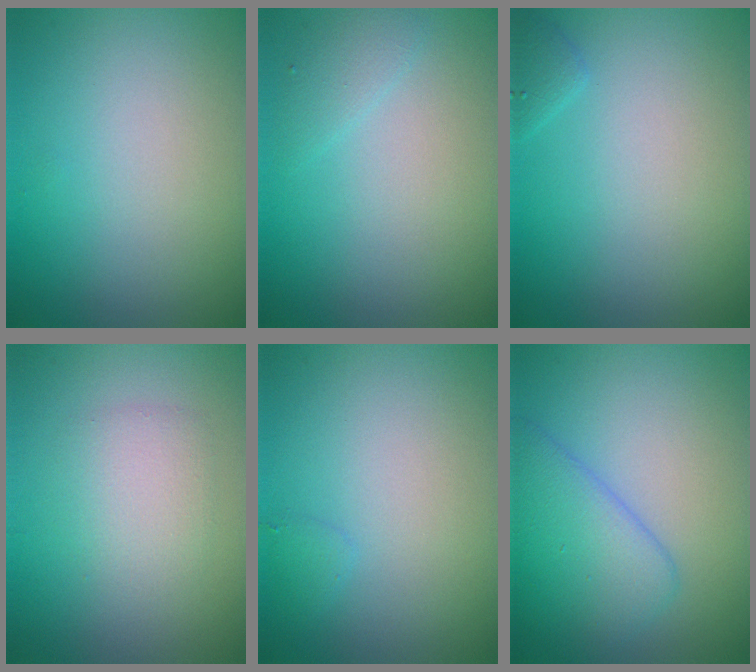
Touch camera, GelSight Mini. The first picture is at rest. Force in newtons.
{"total": 1.2, "press": 1.2, "slide": 0.1}
{"total": 0.9, "press": 0.9, "slide": 0.0}
{"total": 2.3, "press": 2.3, "slide": 0.1}
{"total": 0.6, "press": 0.6, "slide": 0.0}
{"total": 4.4, "press": 4.4, "slide": 0.1}